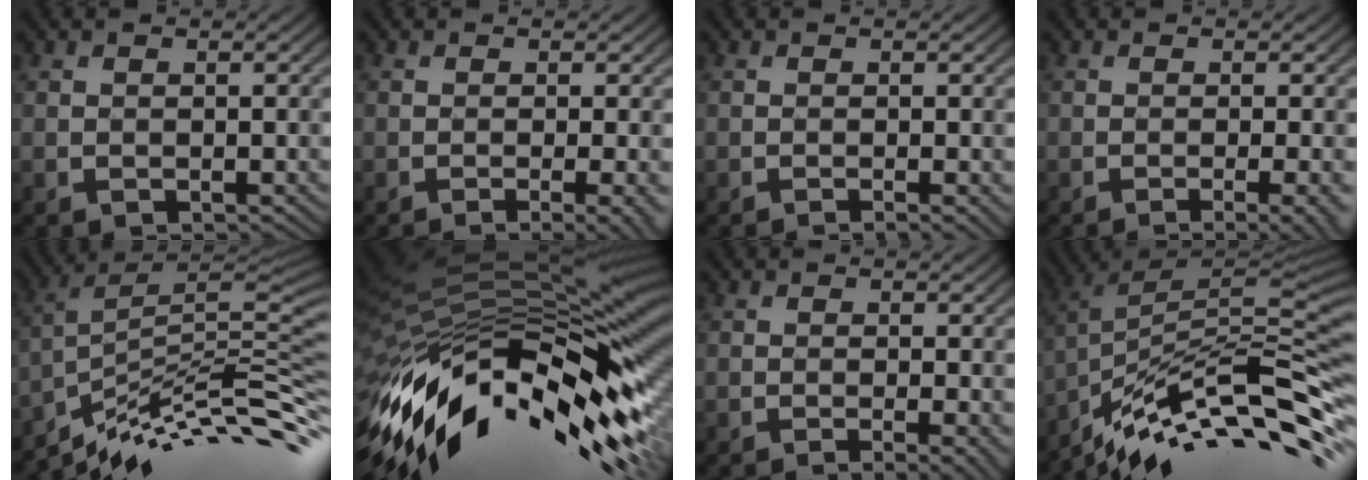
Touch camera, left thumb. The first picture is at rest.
{"total": 3.9, "force": [-1.7, 0.7, 3.4], "torque": [-0.041, 0.007, -0.029]}
{"total": 2.0, "force": [-1.0, 0.2, 1.7], "torque": [-0.022, 0.002, -0.017]}
{"total": 4.8, "force": [-2.2, 1.0, 4.1], "torque": [-0.049, 0.007, -0.033]}
{"total": 11.7, "force": [-6.4, 2.7, 9.4], "torque": [-0.180, 0.013, -0.106]}
{"total": 18.1, "force": [-5.7, 6.9, 15.8], "torque": [-0.317, -0.018, -0.102]}
{"total": 2.8, "force": [-1.2, 0.4, 2.5], "torque": [-0.031, 0.002, -0.021]}
{"total": 12.9, "force": [-7.6, 2.9, 10.0], "torque": [-0.204, 0.015, -0.127]}